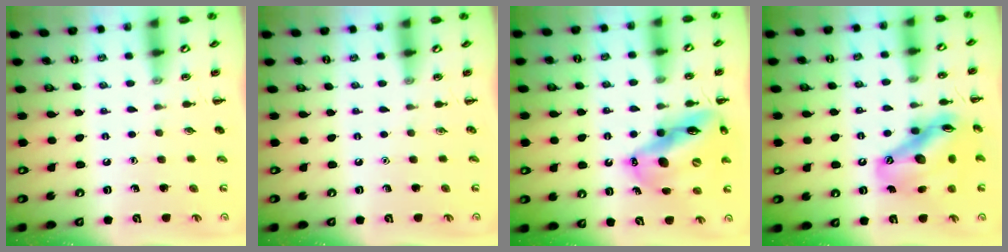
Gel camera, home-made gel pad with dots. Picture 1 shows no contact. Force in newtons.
{"total": 0.0}
{"total": 16.7, "press": 16.1, "slide": 4.6}
{"total": 16.2, "press": 15.7, "slide": 4.0}